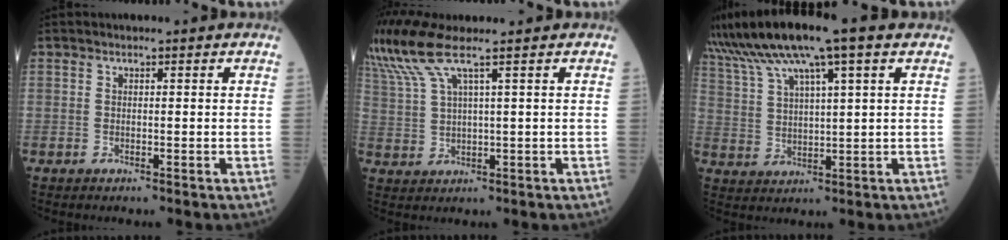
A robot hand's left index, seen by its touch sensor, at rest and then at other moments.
{"total": 7.2, "force": [5.3, -0.6, 4.8], "torque": [-0.120, 0.014, 0.117]}
{"total": 13.8, "force": [9.6, 0.7, 10.0], "torque": [-0.183, 0.038, 0.167]}